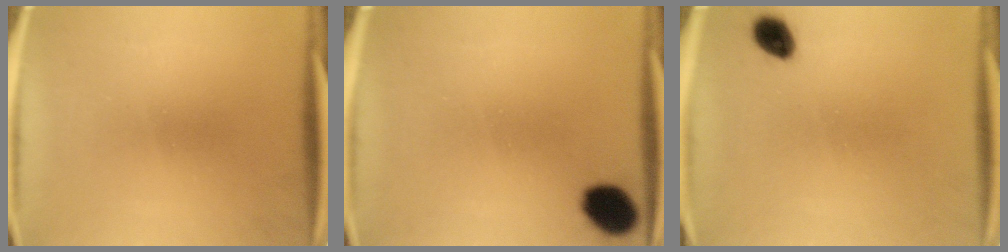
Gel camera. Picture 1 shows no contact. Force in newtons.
{"total": 7.7}
{"total": 4.1}